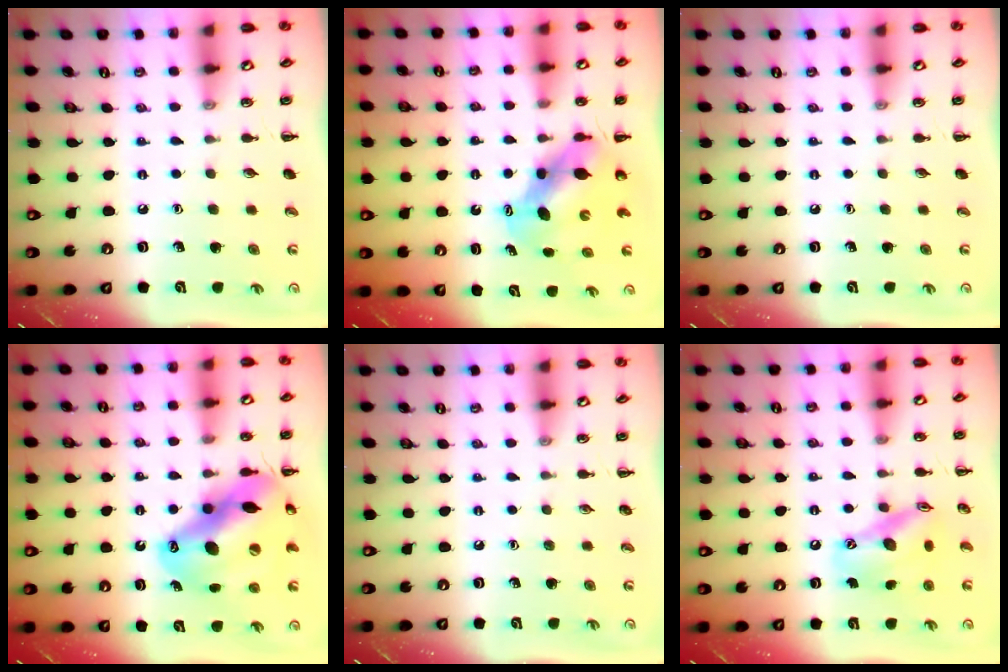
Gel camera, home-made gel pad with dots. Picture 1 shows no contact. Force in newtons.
{"total": 6.4, "press": 6.3, "slide": 1.5}
{"total": 0.0}
{"total": 19.4, "press": 18.6, "slide": 5.4}
{"total": 0.0}
{"total": 14.4, "press": 14.1, "slide": 2.8}